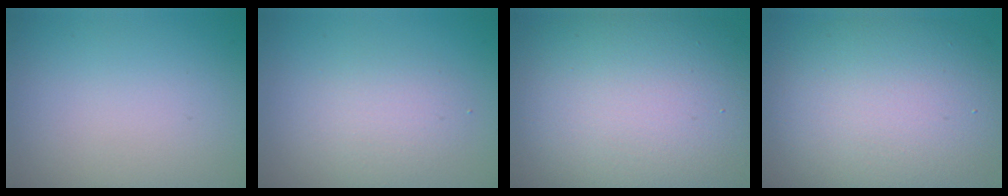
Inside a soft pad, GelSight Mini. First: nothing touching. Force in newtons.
{"total": 2.3, "press": 2.3, "slide": 0.2}
{"total": 15.1, "press": 15.1, "slide": 0.9}
{"total": 11.5, "press": 11.5, "slide": 0.3}